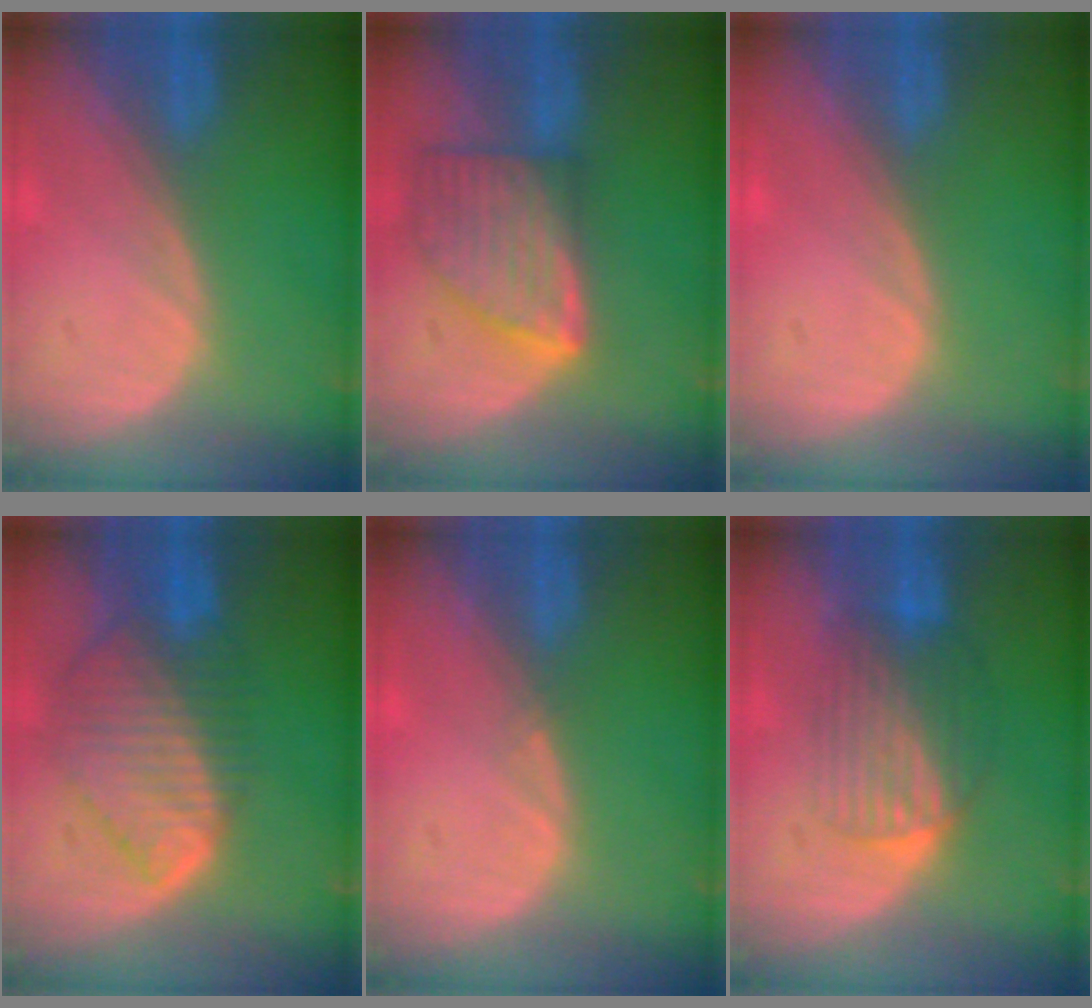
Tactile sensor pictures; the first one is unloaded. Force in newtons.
{"total": 8.2, "press": 7.3, "slide": 3.6}
{"total": 0.7, "press": 0.0, "slide": 0.7}
{"total": 9.3, "press": 8.0, "slide": 4.7}
{"total": 0.6, "press": 0.5, "slide": 0.4}
{"total": 6.4, "press": 6.3, "slide": 1.1}